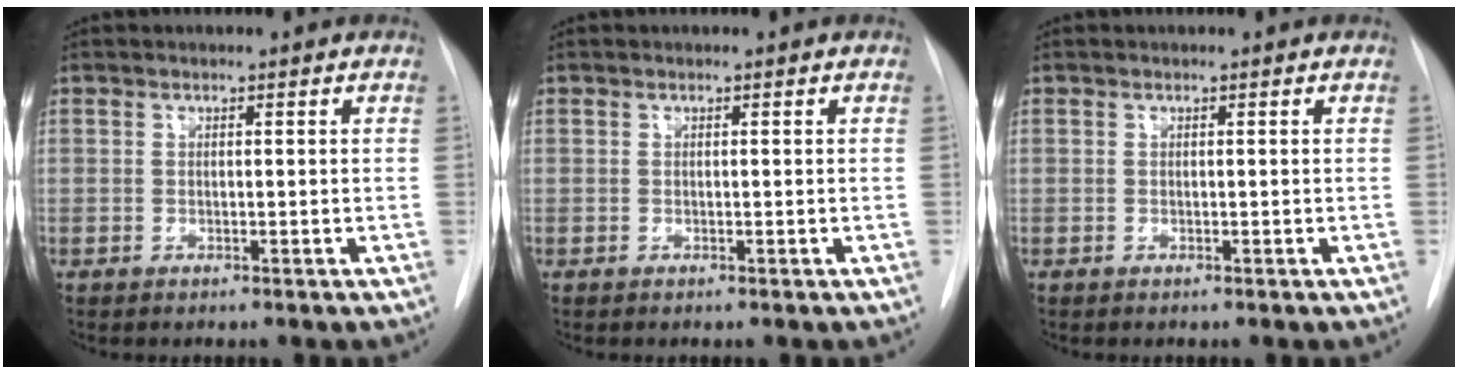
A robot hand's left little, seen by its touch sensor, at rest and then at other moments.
{"total": 0.0}
{"total": 0.0}